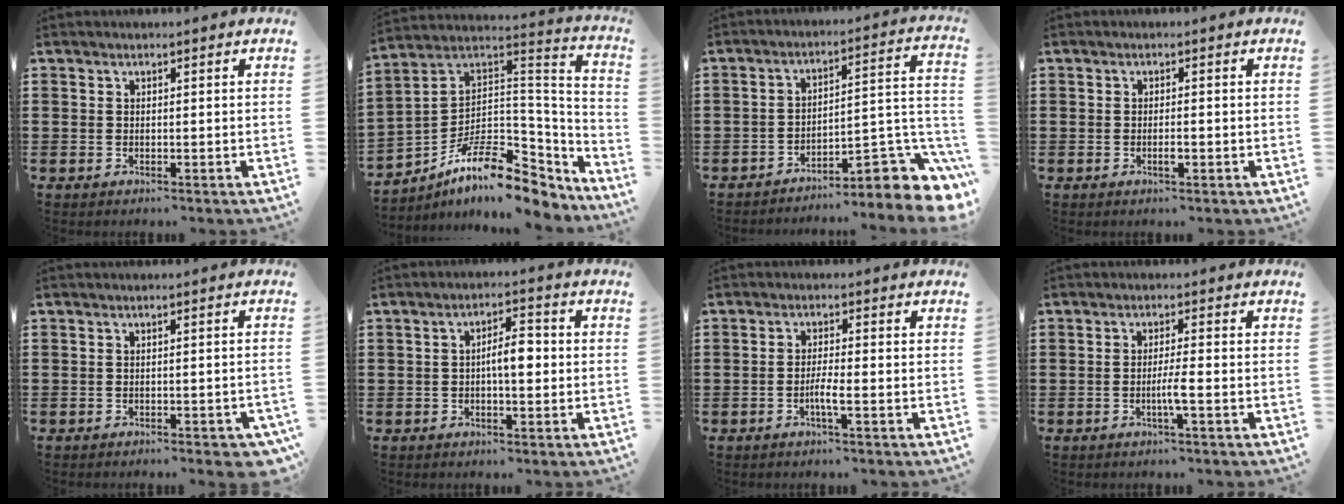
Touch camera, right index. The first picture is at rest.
{"total": 12.3, "force": [-7.7, 5.4, 7.8], "torque": [-0.141, 0.011, -0.138]}
{"total": 7.7, "force": [-4.9, 2.6, 5.3], "torque": [-0.066, -0.009, -0.092]}
{"total": 1.6, "force": [-0.6, 0.4, 1.4], "torque": [-0.035, -0.006, -0.012]}
{"total": 1.7, "force": [-1.4, 0.2, 0.9], "torque": [-0.017, 0.002, -0.027]}
{"total": 4.6, "force": [-0.4, 1.5, 4.3], "torque": [-0.076, 0.008, -0.010]}
{"total": 3.0, "force": [-1.3, 0.1, 2.7], "torque": [-0.047, -0.002, -0.025]}
{"total": 3.1, "force": [-1.0, -0.1, 2.9], "torque": [-0.050, -0.005, -0.021]}